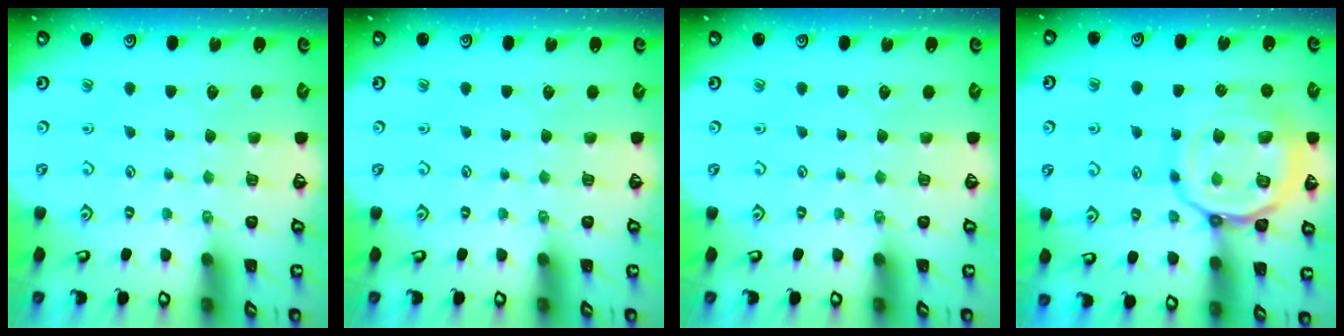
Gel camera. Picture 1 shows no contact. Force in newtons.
{"total": 0.0}
{"total": 0.0}
{"total": 17.5, "press": 17.4, "slide": 1.6}